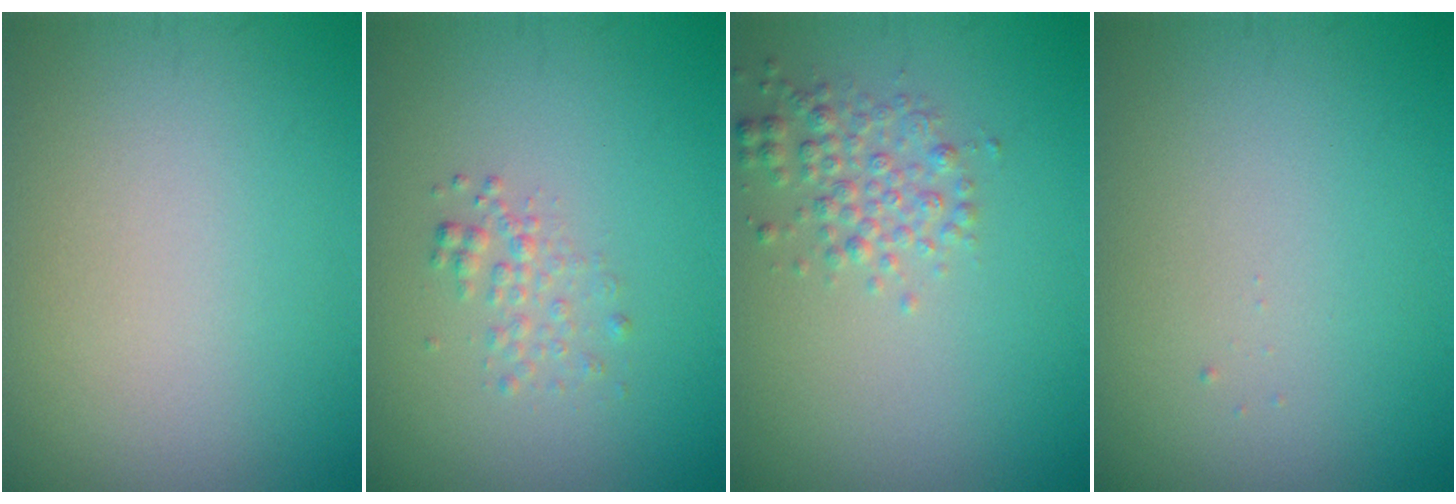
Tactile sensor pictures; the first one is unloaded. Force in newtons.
{"total": 1.4, "press": 1.4, "slide": 0.1}
{"total": 2.4, "press": 2.4, "slide": 0.0}
{"total": 0.0}